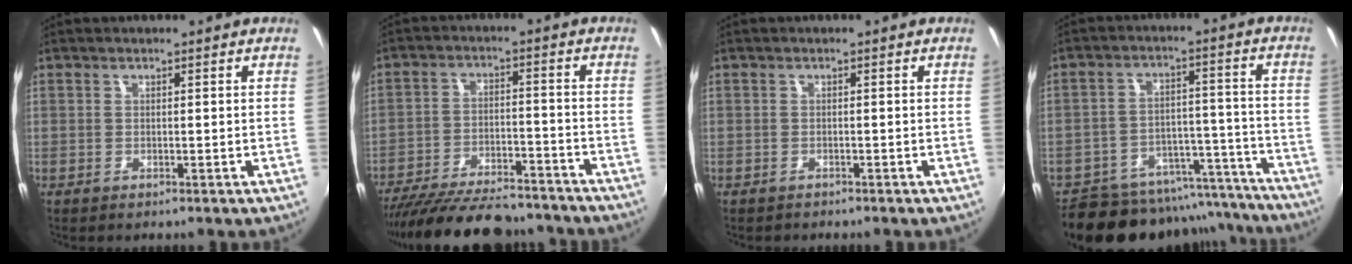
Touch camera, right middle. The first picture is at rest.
{"total": 20.7, "force": [-18.0, 5.4, 8.7], "torque": [-0.178, -0.020, -0.262]}
{"total": 0.8, "force": [-0.8, 0.2, 0.1], "torque": [-0.007, 0.001, -0.011]}
{"total": 22.1, "force": [-19.6, 8.0, 6.4], "torque": [-0.118, 0.043, -0.247]}